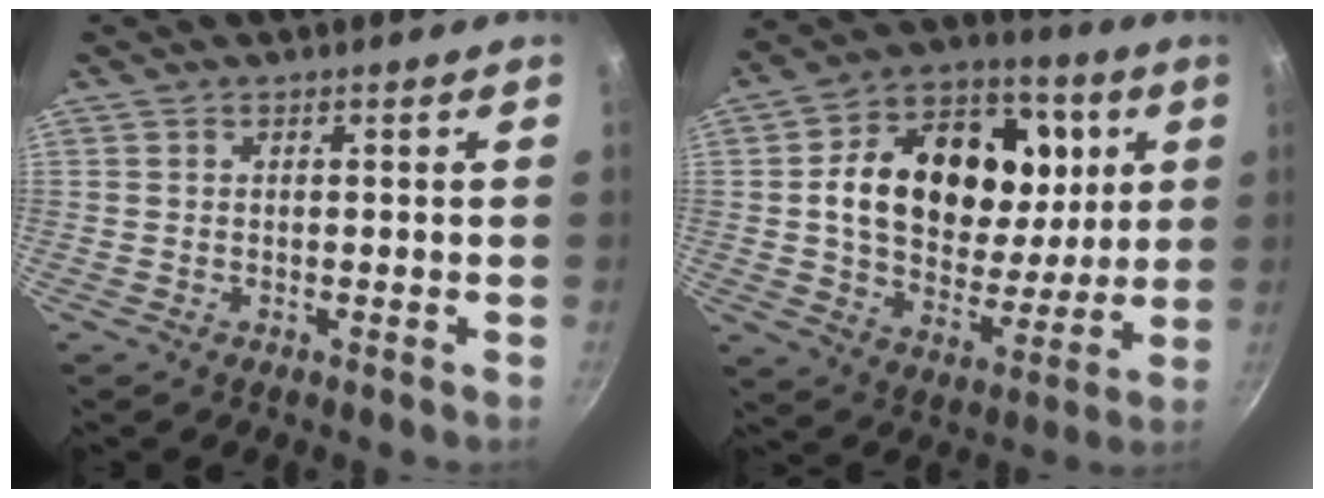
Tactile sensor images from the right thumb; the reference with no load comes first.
{"total": 24.4, "force": [5.2, 17.2, 16.5], "torque": [-0.226, -0.002, 0.075]}